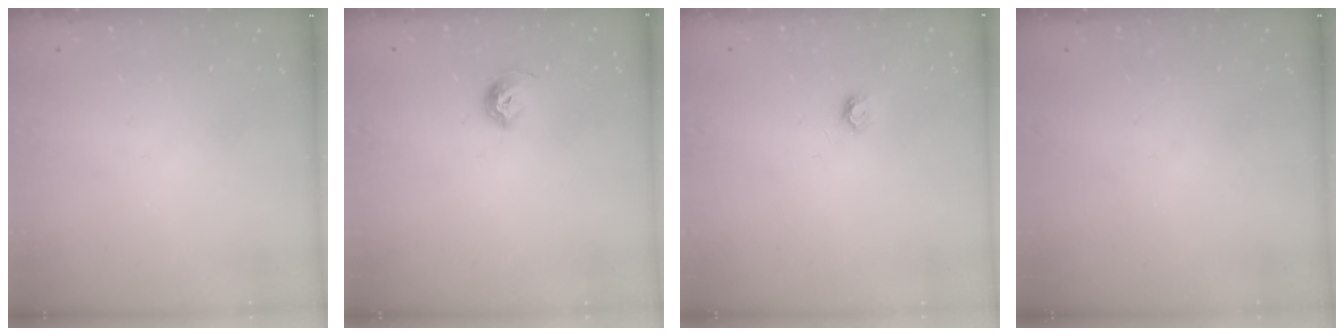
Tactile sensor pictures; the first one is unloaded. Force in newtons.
{"total": 6.9, "press": 6.8, "slide": 1.1}
{"total": 4.2, "press": 4.2, "slide": 0.4}
{"total": 0.0}